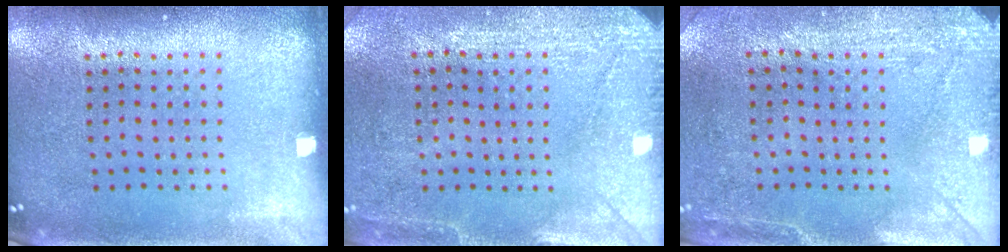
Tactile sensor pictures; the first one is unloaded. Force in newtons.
{"total": 3.0, "press": 2.8, "slide": 1.0}
{"total": 3.0, "press": 2.4, "slide": 1.8}